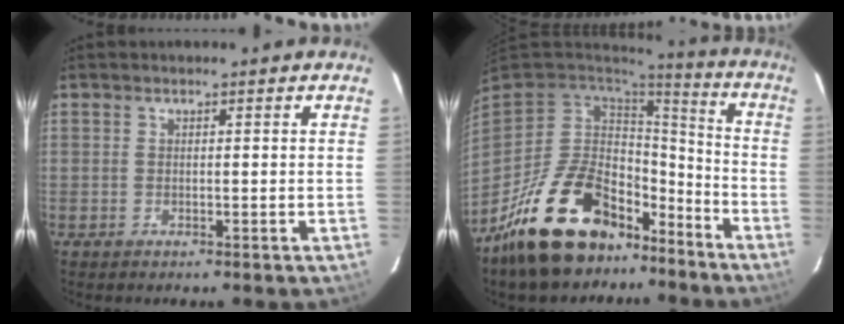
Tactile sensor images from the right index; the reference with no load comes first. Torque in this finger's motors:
{"motor_torque": [1.09, -1.04, 1.05, 0.21]}